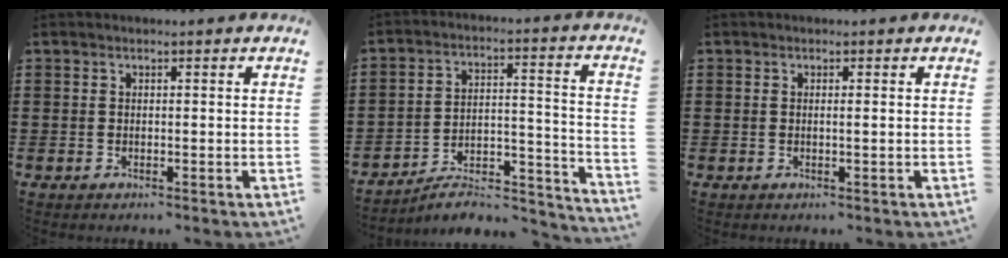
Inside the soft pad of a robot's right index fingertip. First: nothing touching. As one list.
[{"total": 5.5, "force": [-4.8, 1.6, 2.1], "torque": [-0.034, -0.004, -0.095]}, {"total": 0.6, "force": [0.0, 0.0, 0.6], "torque": [-0.011, -0.002, 0.000]}]